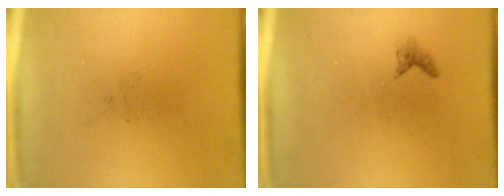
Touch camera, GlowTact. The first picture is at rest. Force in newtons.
{"total": 0.7}